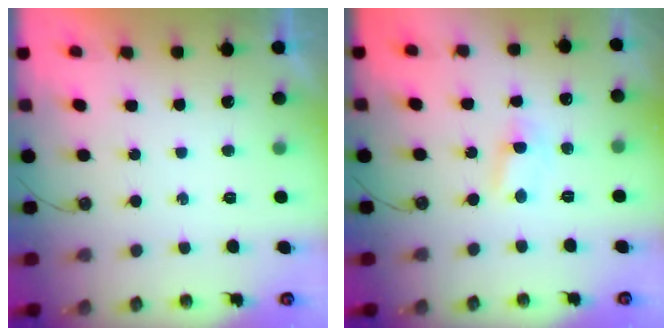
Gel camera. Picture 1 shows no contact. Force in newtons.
{"total": 2.8, "press": 2.8, "slide": 0.3}